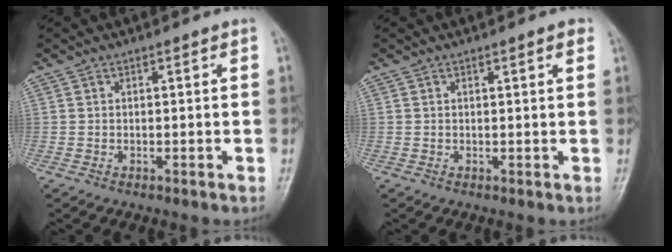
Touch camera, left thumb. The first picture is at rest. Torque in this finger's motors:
{"motor_torque": [-0.04, -0.04, 0.09, 0.10, 0.03]}